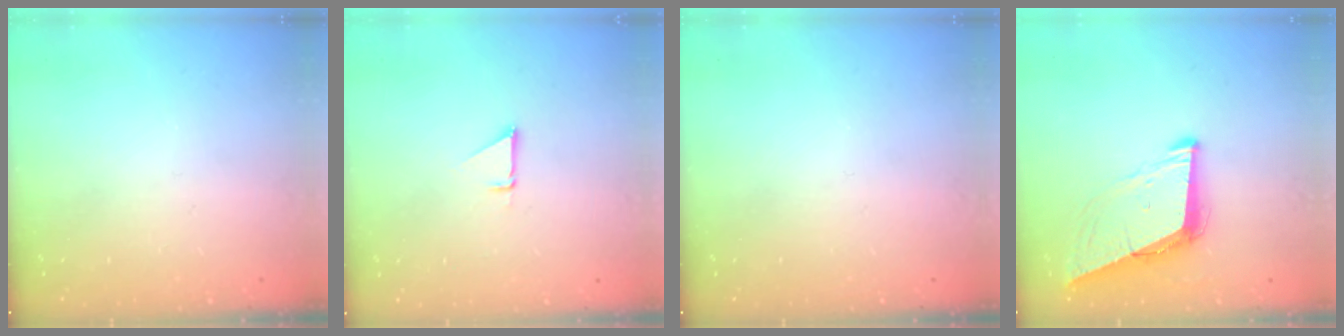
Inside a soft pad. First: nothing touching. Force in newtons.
{"total": 1.5, "press": 1.5, "slide": 0.1}
{"total": 0.0}
{"total": 9.1, "press": 8.2, "slide": 3.8}